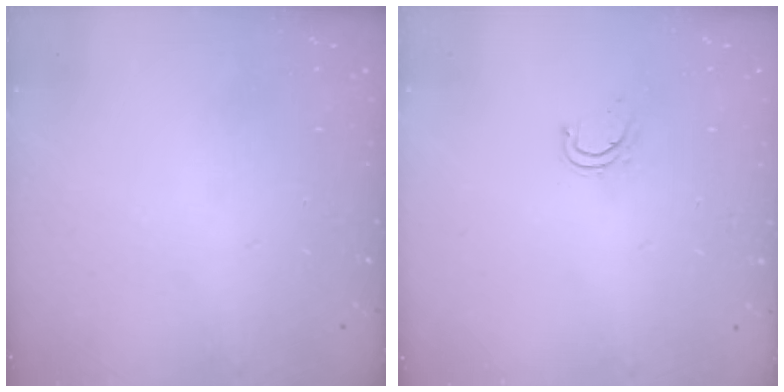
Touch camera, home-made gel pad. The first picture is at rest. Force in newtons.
{"total": 4.0, "press": 3.9, "slide": 0.4}